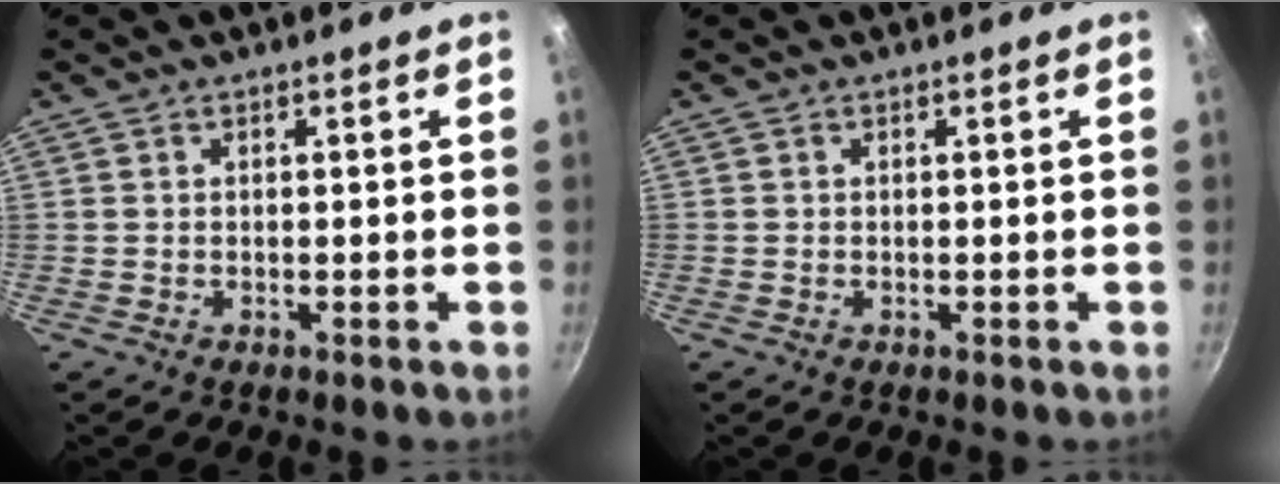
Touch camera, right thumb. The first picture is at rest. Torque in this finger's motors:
{"motor_torque": [-0.29, 0.46, -0.18, 0.11, 0.04]}